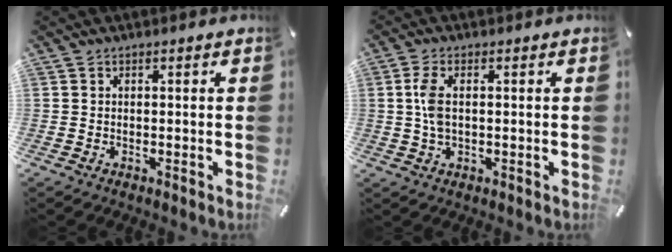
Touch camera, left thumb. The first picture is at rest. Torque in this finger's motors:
{"motor_torque": [0.64, 1.44, 0.67, -0.26, 0.38]}